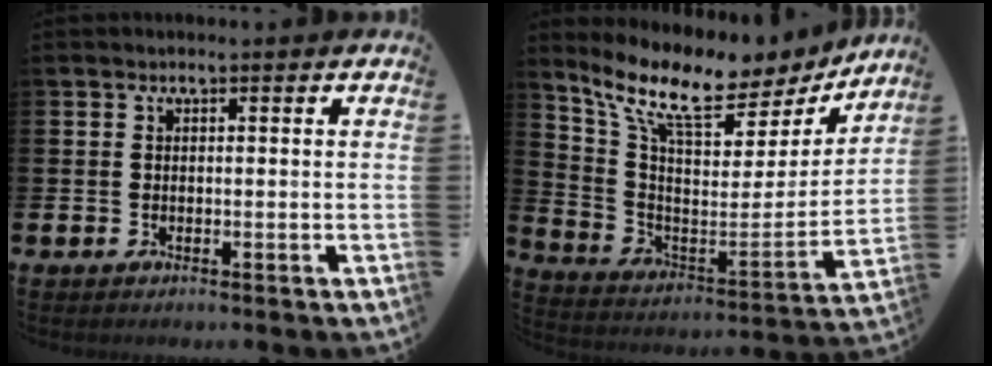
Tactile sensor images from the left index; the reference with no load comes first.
{"total": 10.7, "force": [8.7, 3.5, 5.1], "torque": [-0.129, -0.063, 0.145]}